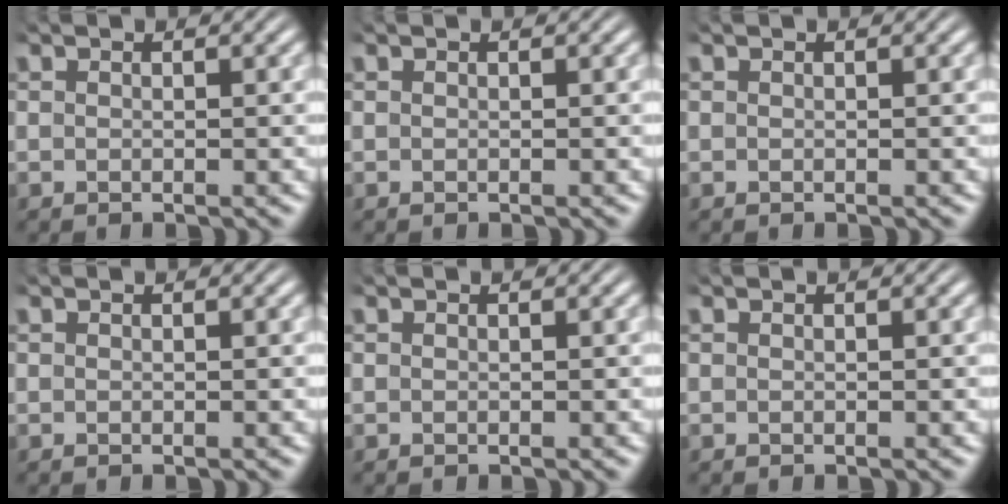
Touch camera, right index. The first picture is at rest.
{"total": 0.0}
{"total": 0.0}
{"total": 0.0}
{"total": 0.0}
{"total": 0.0}